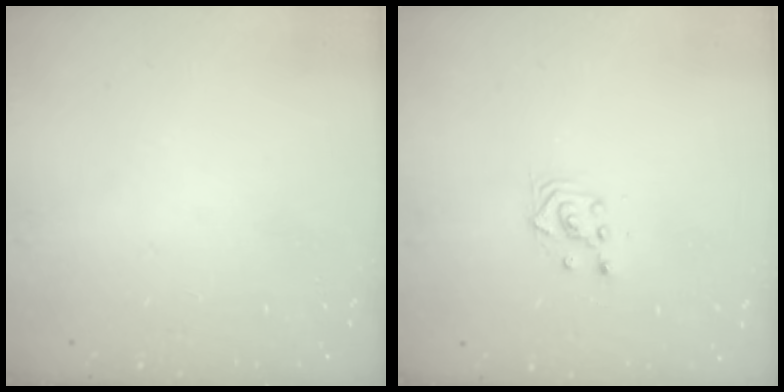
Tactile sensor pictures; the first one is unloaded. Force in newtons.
{"total": 2.3, "press": 2.3, "slide": 0.1}